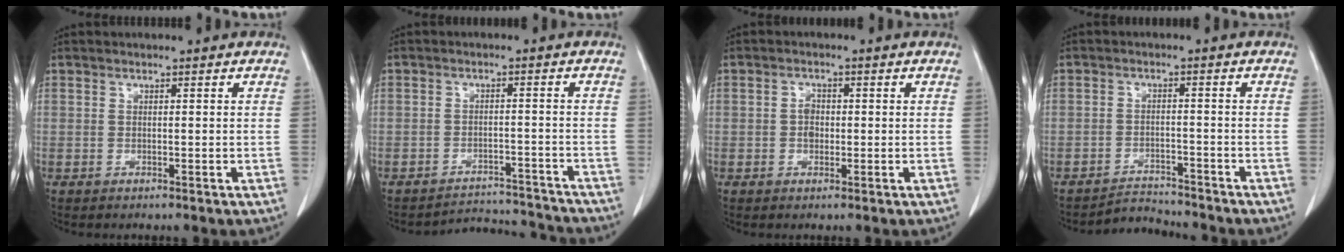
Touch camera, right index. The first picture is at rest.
{"total": 7.5, "force": [-7.3, 1.4, -1.5], "torque": [0.027, 0.026, -0.096]}
{"total": 2.1, "force": [-0.2, 1.5, 1.5], "torque": [-0.024, 0.005, -0.005]}
{"total": 3.8, "force": [-3.7, 0.3, -0.9], "torque": [0.016, -0.004, -0.058]}